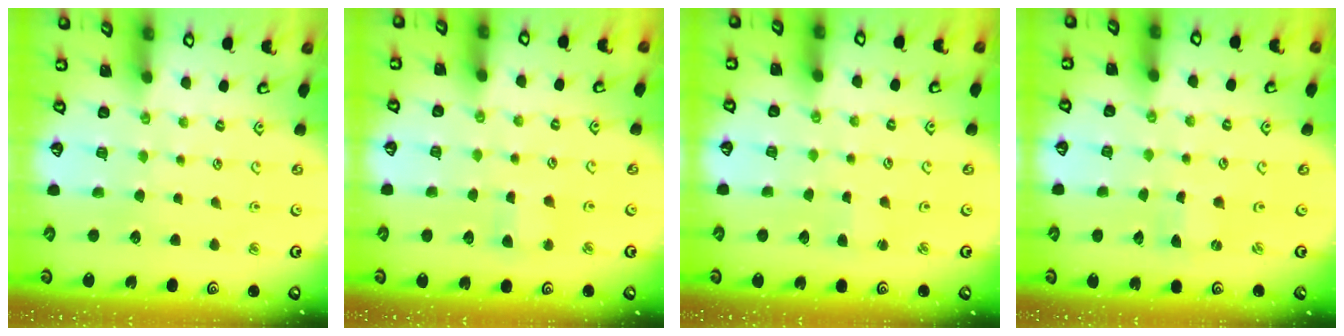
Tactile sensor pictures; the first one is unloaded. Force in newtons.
{"total": 3.8, "press": 3.8, "slide": 0.4}
{"total": 2.5, "press": 2.5, "slide": 0.2}
{"total": 0.0}